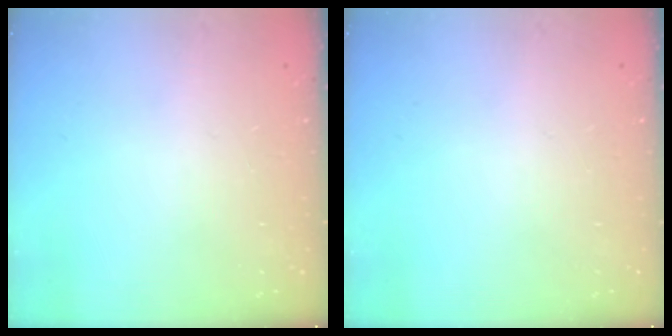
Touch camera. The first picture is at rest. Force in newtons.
{"total": 0.0}